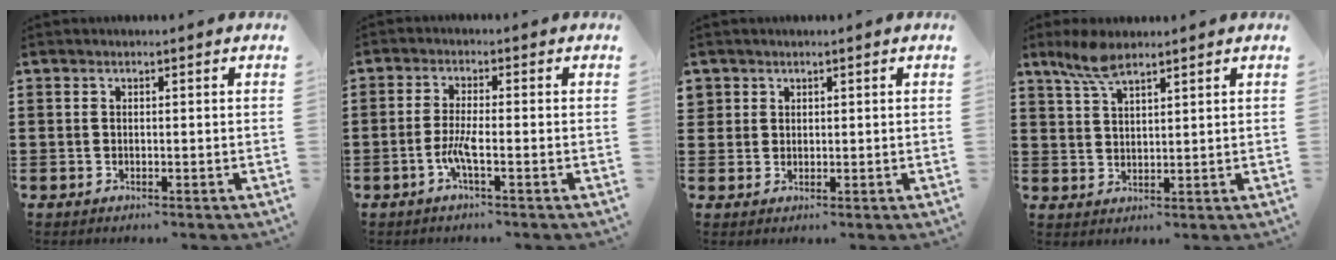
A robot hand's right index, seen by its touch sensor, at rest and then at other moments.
{"total": 3.6, "force": [-1.6, 0.3, 3.2], "torque": [-0.076, -0.009, -0.036]}
{"total": 1.8, "force": [1.2, 1.3, 0.0], "torque": [-0.005, 0.007, 0.024]}
{"total": 5.2, "force": [3.8, 1.4, 3.1], "torque": [-0.071, 0.002, 0.070]}